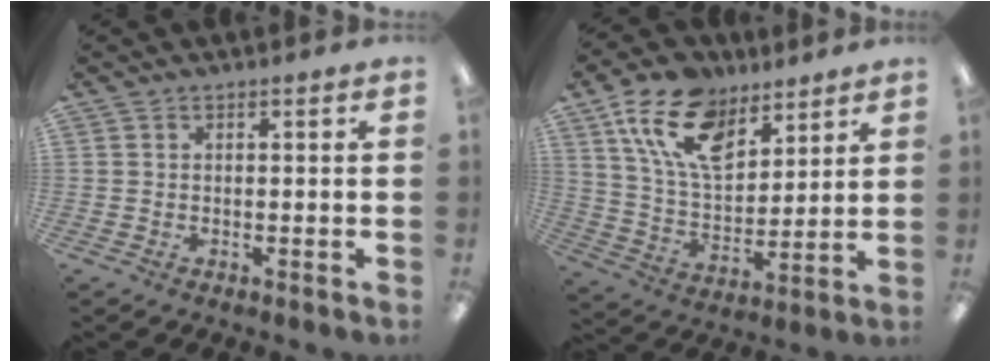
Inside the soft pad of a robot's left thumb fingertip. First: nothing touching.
{"total": 16.5, "force": [9.5, 9.6, 9.5], "torque": [-0.182, -0.028, 0.178]}